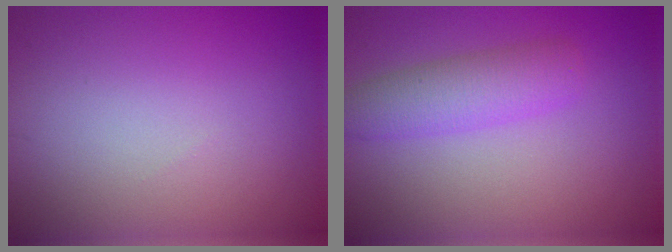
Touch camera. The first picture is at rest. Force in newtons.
{"total": 3.7, "press": 3.7, "slide": 0.2}